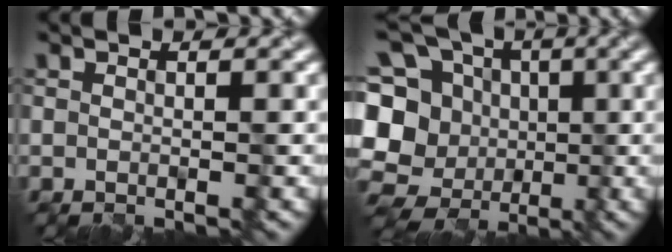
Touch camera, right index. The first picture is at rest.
{"total": 15.3, "force": [-2.3, 13.9, 6.1], "torque": [-0.163, 0.019, -0.040]}